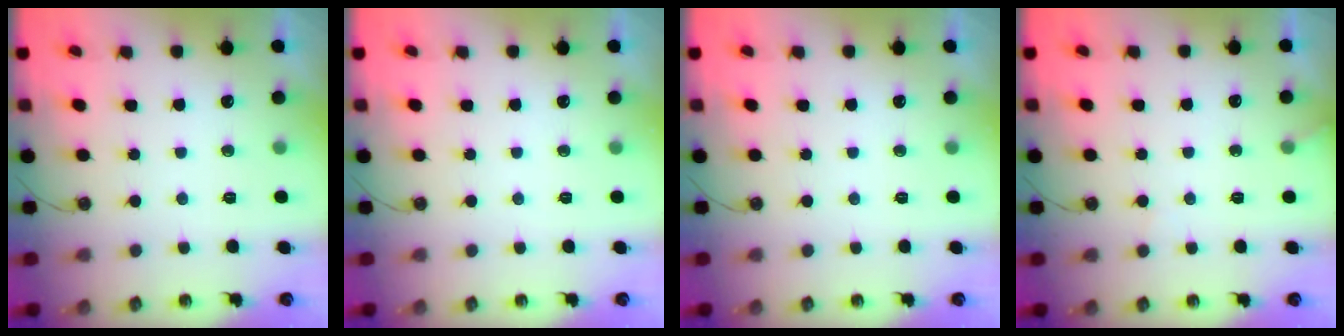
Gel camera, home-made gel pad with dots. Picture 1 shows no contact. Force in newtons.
{"total": 0.0}
{"total": 0.0}
{"total": 4.4, "press": 4.3, "slide": 0.2}